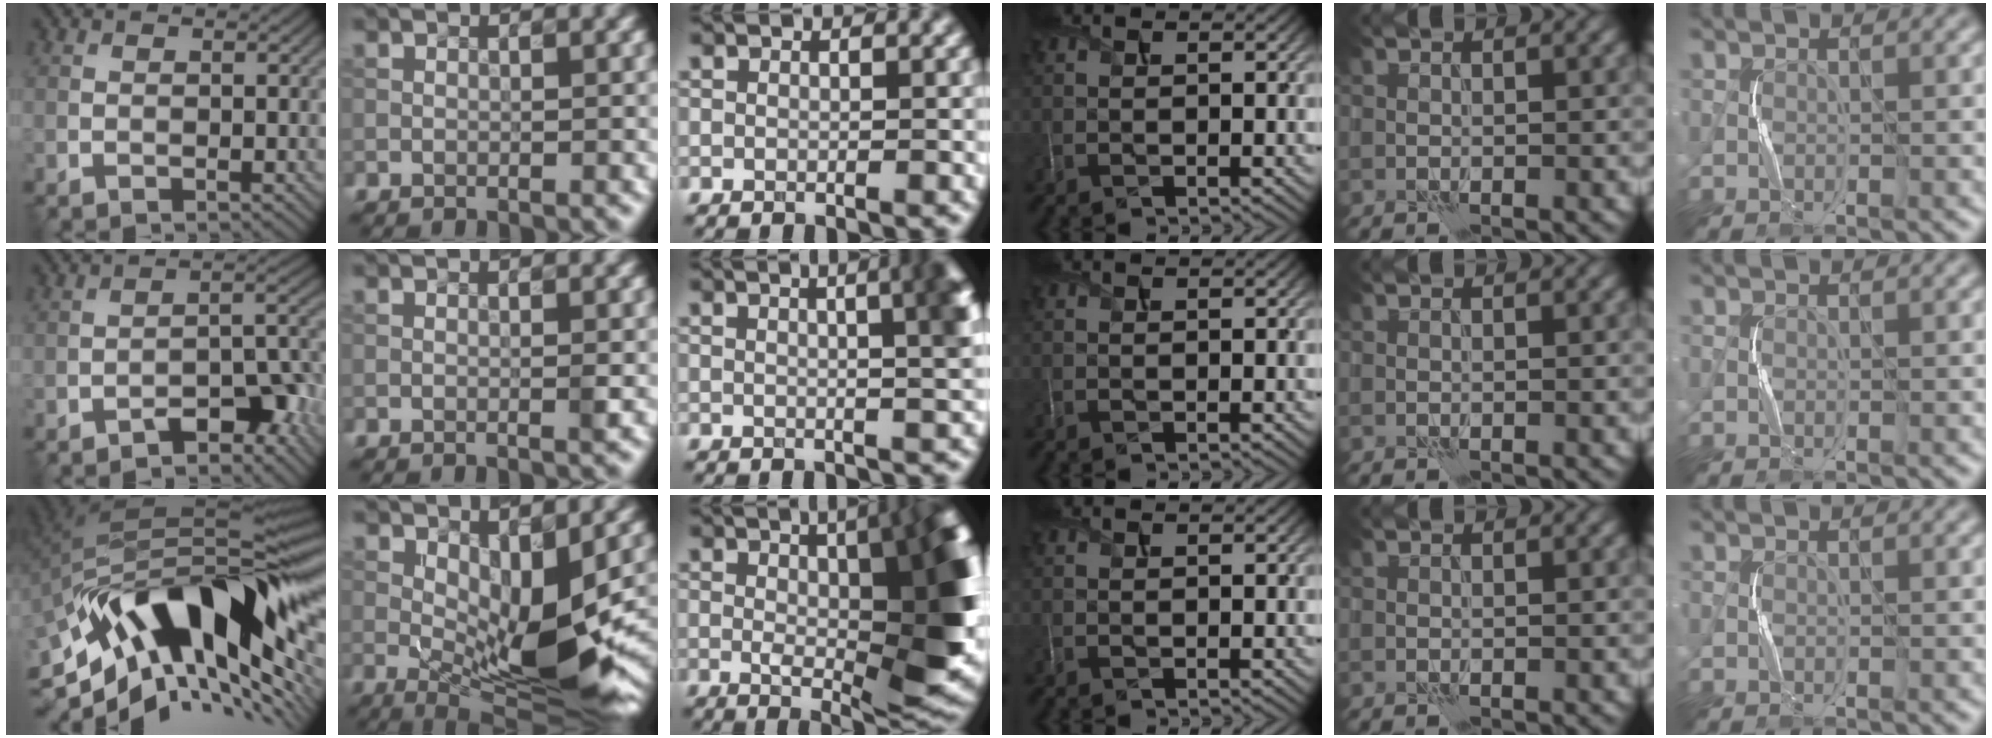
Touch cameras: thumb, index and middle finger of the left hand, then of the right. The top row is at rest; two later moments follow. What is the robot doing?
{"motion": "squeeze", "object": "paper clamp"}